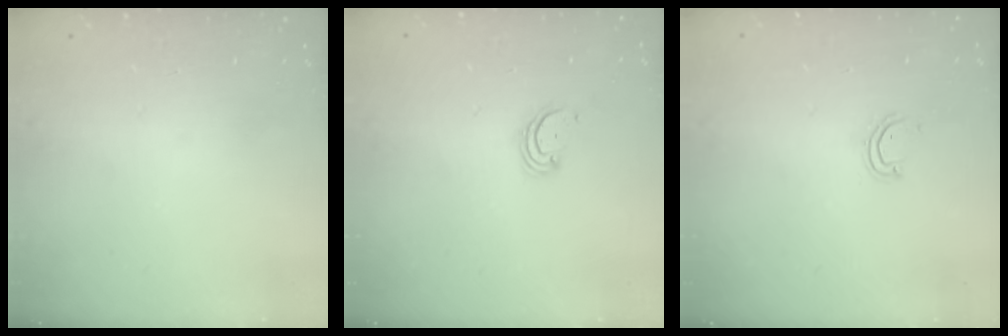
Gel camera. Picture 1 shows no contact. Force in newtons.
{"total": 2.8, "press": 2.8, "slide": 0.3}
{"total": 3.5, "press": 3.5, "slide": 0.3}